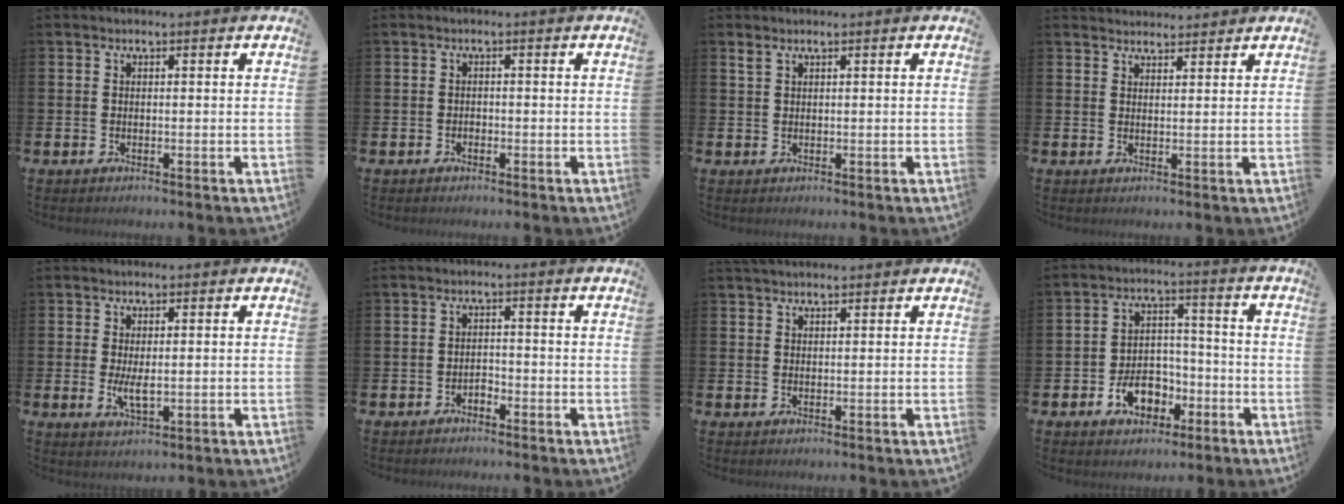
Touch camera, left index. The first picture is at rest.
{"total": 0.7, "force": [-0.5, 0.5, 0.1], "torque": [-0.006, 0.005, -0.011]}
{"total": 1.0, "force": [0.8, 0.2, 0.5], "torque": [-0.010, 0.002, 0.013]}
{"total": 2.5, "force": [2.5, 0.6, -0.1], "torque": [0.009, -0.013, 0.043]}
{"total": 2.9, "force": [0.3, 1.0, 2.7], "torque": [-0.040, -0.004, 0.003]}
{"total": 1.4, "force": [-1.2, 0.6, 0.2], "torque": [-0.004, 0.001, -0.027]}
{"total": 1.8, "force": [1.7, 0.3, 0.4], "torque": [-0.006, 0.000, 0.030]}
{"total": 6.3, "force": [-3.0, 4.4, 3.3], "torque": [-0.044, 0.013, -0.059]}